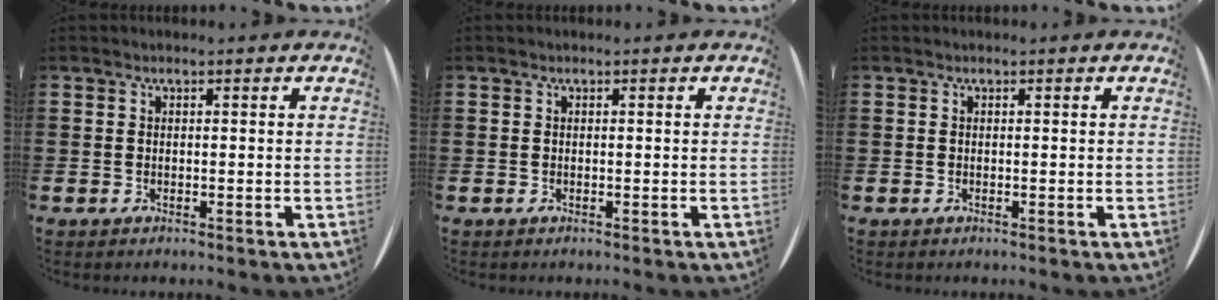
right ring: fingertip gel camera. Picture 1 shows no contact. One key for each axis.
{"total": 0.0}
{"total": 0.0}